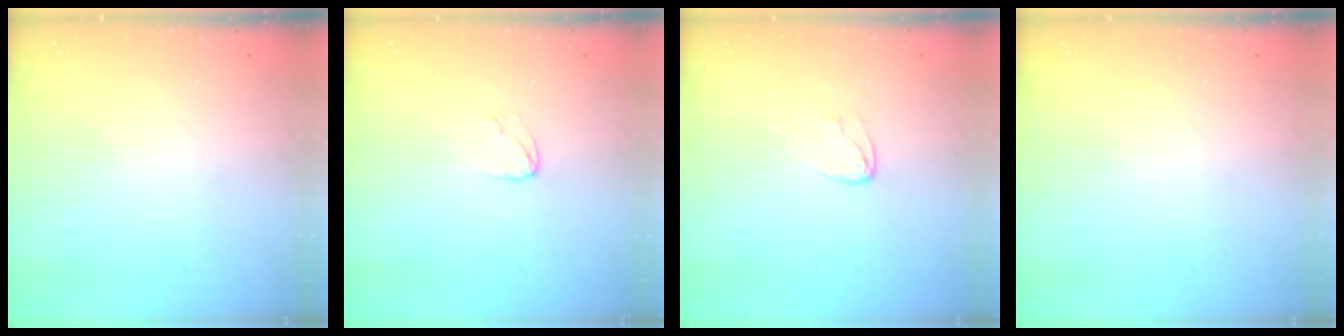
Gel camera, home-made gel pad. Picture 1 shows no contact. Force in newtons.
{"total": 3.5, "press": 3.5, "slide": 0.3}
{"total": 4.0, "press": 4.0, "slide": 0.4}
{"total": 0.0}